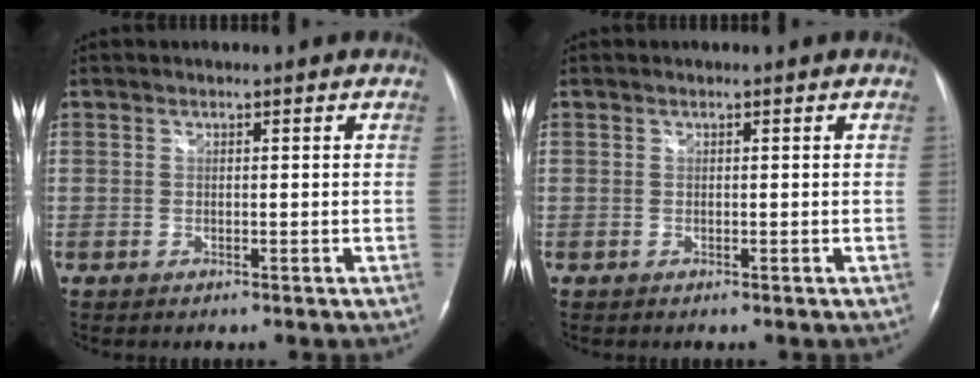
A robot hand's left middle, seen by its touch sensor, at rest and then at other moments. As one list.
[{"total": 0.0}]